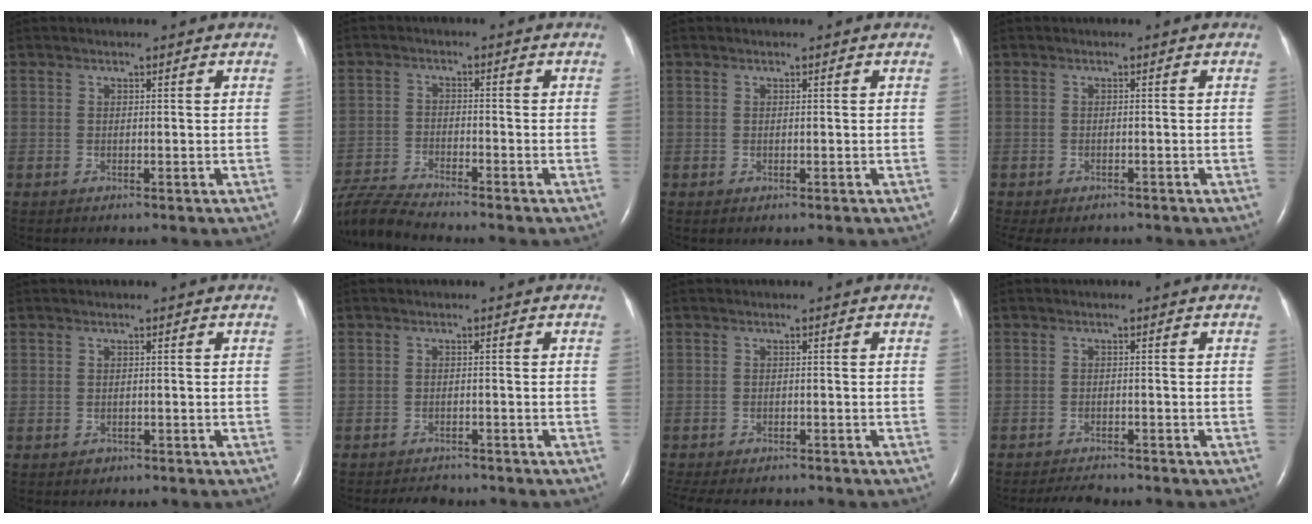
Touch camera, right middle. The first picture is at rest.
{"total": 8.1, "force": [-7.8, -0.6, 2.3], "torque": [-0.047, -0.013, -0.146]}
{"total": 0.0}
{"total": 5.6, "force": [-4.7, 2.3, 1.9], "torque": [-0.023, -0.003, -0.060]}
{"total": 0.9, "force": [-0.5, 0.7, 0.1], "torque": [-0.003, 0.001, -0.005]}
{"total": 4.3, "force": [-4.0, 1.5, 0.7], "torque": [-0.015, -0.004, -0.056]}
{"total": 10.4, "force": [-8.7, 3.8, 4.2], "torque": [-0.090, -0.010, -0.115]}
{"total": 4.0, "force": [-3.7, 0.7, 1.2], "torque": [-0.022, -0.011, -0.059]}